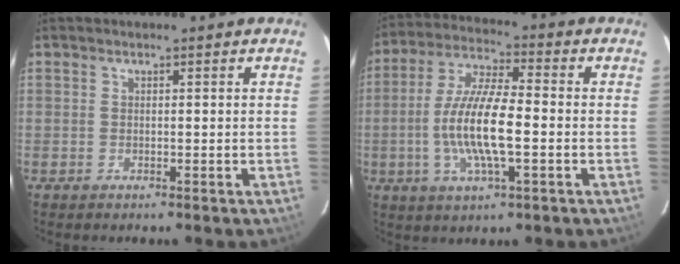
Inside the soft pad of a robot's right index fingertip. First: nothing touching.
{"total": 13.0, "force": [-2.3, 3.3, 12.4], "torque": [-0.251, -0.001, -0.046]}